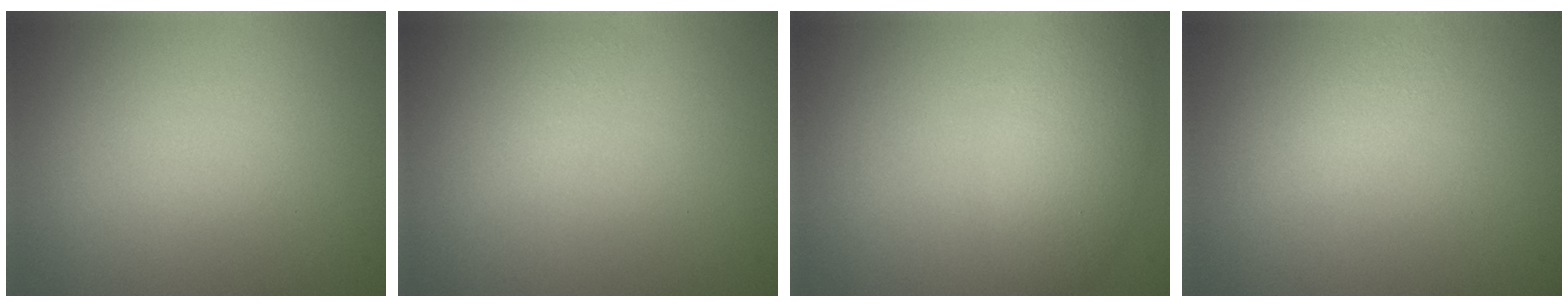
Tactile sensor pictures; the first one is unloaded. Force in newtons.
{"total": 0.7, "press": 0.7, "slide": 0.0}
{"total": 3.5, "press": 3.5, "slide": 0.0}
{"total": 1.5, "press": 1.5, "slide": 0.0}